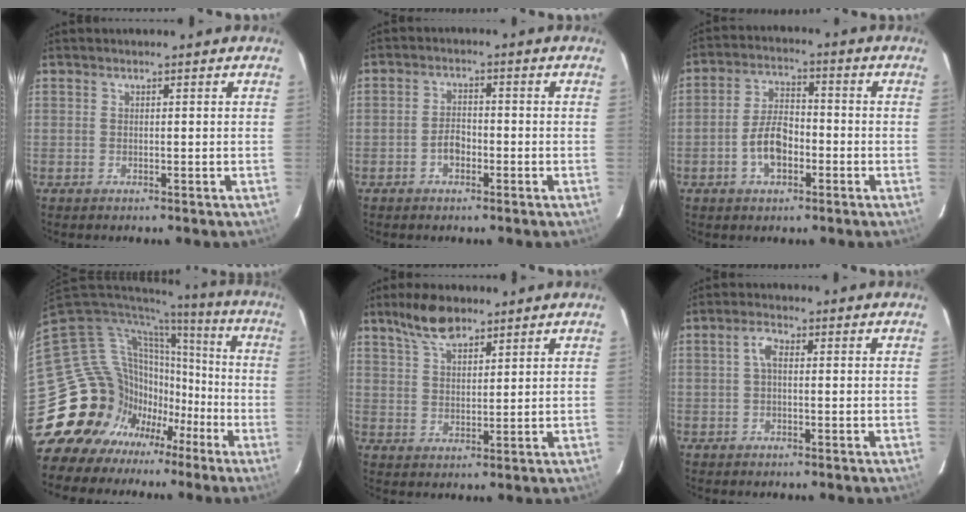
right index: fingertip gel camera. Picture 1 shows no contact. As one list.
[{"total": 3.0, "force": [-1.5, 1.9, 1.8], "torque": [-0.033, 0.009, -0.025]}, {"total": 7.3, "force": [-2.6, 3.9, 5.5], "torque": [-0.109, 0.016, -0.042]}, {"total": 20.9, "force": [-8.9, 17.3, 7.7], "torque": [-0.175, 0.017, -0.129]}, {"total": 7.4, "force": [5.6, 2.7, 4.0], "torque": [-0.077, 0.015, 0.105]}, {"total": 2.4, "force": [0.2, 1.1, 2.1], "torque": [-0.046, 0.009, 0.003]}]